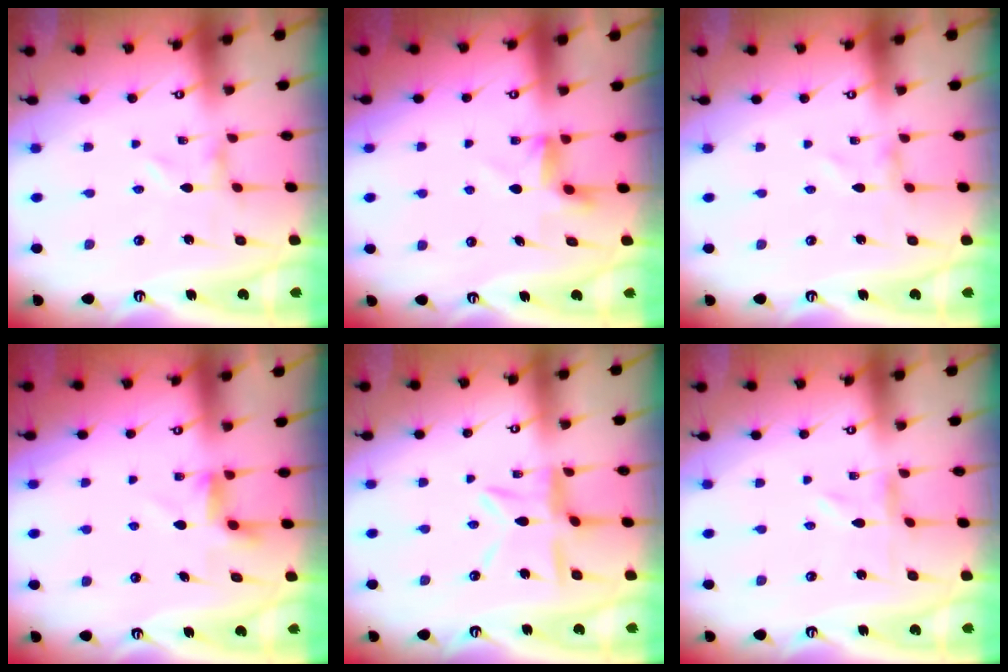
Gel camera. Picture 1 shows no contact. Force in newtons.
{"total": 5.0, "press": 5.0, "slide": 0.4}
{"total": 0.6, "press": 0.6, "slide": 0.1}
{"total": 4.6, "press": 4.5, "slide": 1.2}
{"total": 9.1, "press": 9.0, "slide": 0.8}
{"total": 0.0}